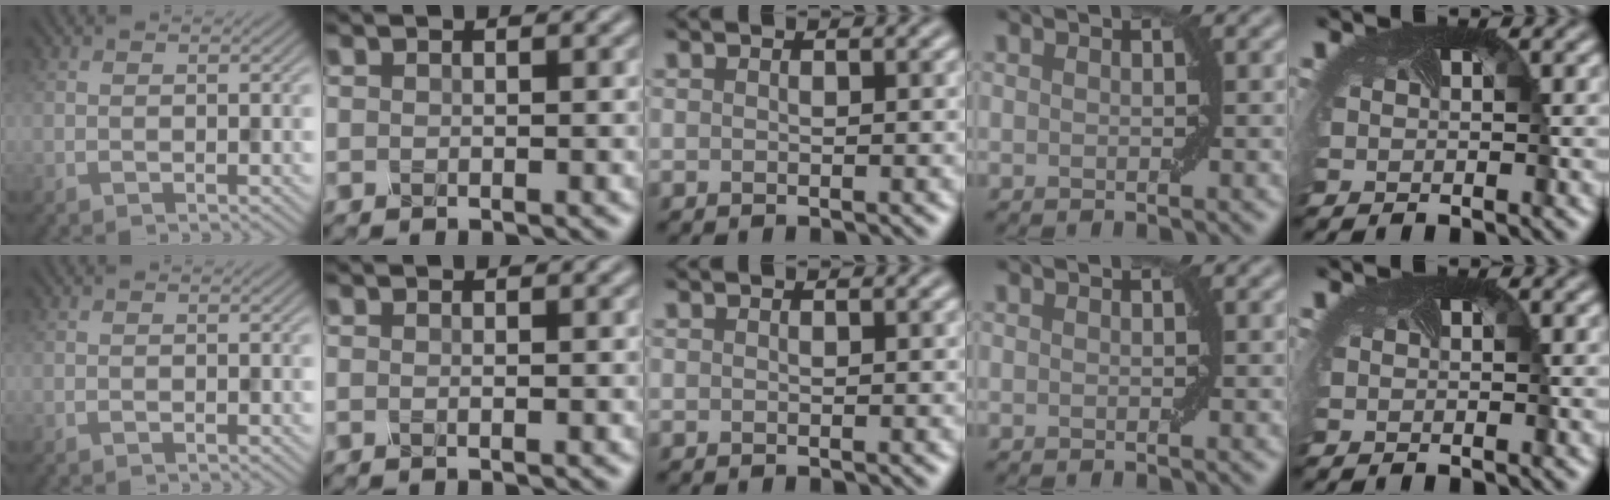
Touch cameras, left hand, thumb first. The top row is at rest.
{}